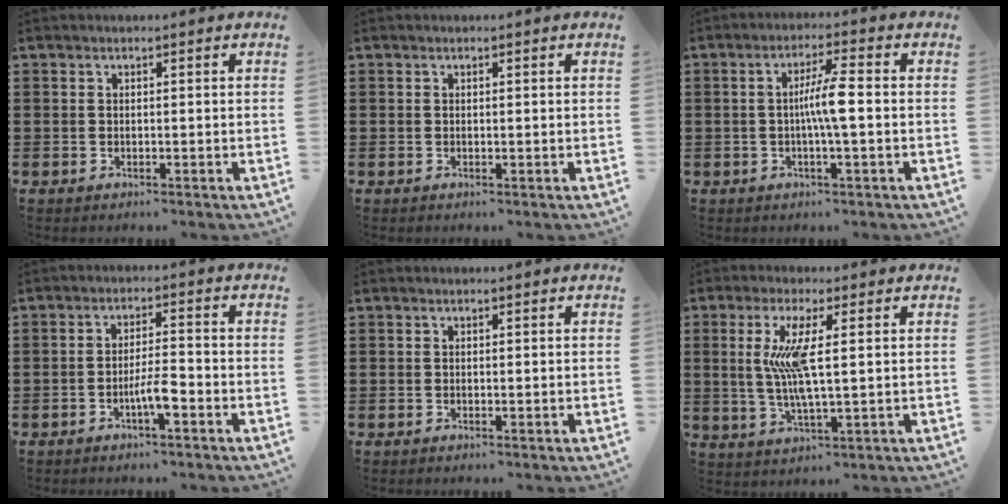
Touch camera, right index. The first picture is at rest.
{"total": 0.0}
{"total": 5.2, "force": [-0.5, 0.3, 5.1], "torque": [-0.092, 0.000, -0.013]}
{"total": 4.6, "force": [-2.1, 1.0, 4.0], "torque": [-0.081, 0.000, -0.043]}
{"total": 0.0}
{"total": 7.5, "force": [1.3, 1.2, 7.3], "torque": [-0.154, -0.007, 0.015]}